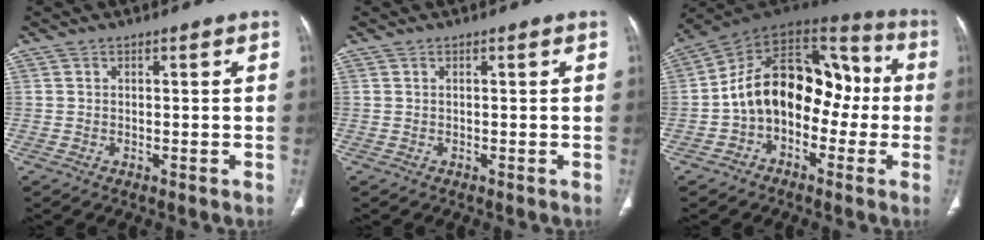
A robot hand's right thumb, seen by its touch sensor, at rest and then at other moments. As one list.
[{"total": 0.0}, {"total": 18.2, "force": [-2.4, 12.5, 13.1], "torque": [-0.166, 0.070, -0.050]}]